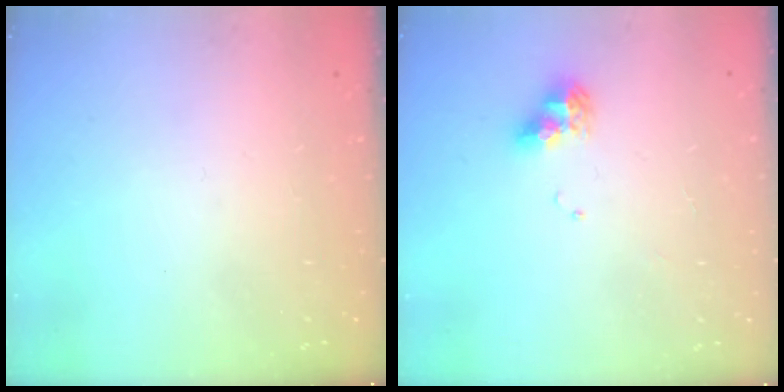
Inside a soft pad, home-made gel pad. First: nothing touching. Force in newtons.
{"total": 9.1, "press": 9.1, "slide": 1.1}